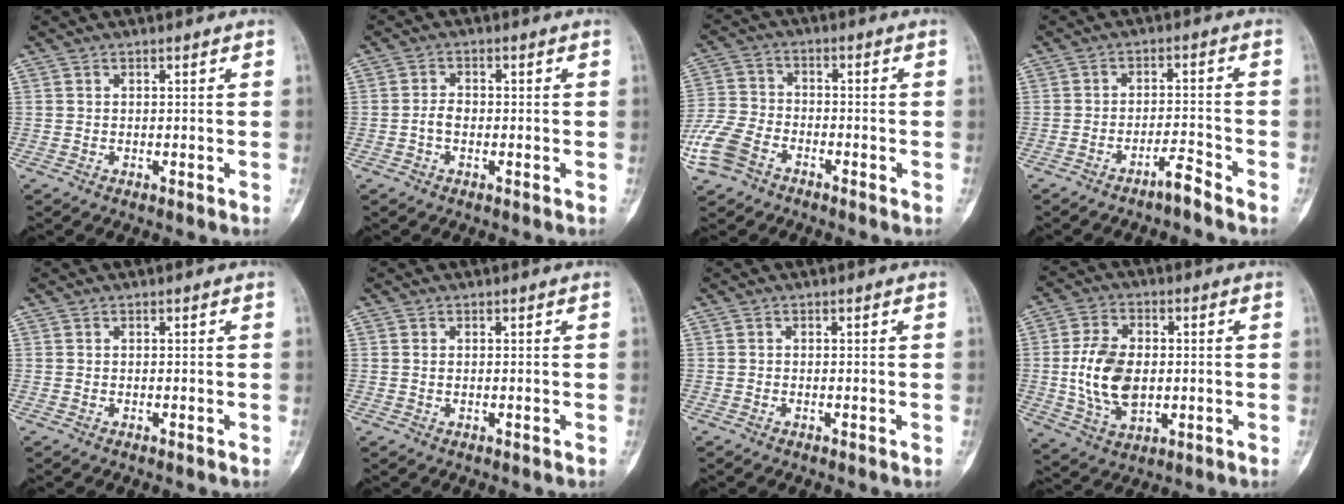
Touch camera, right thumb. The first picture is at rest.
{"total": 2.5, "force": [-0.7, 1.6, 1.8], "torque": [-0.031, 0.010, -0.017]}
{"total": 9.9, "force": [-5.3, 6.4, 5.4], "torque": [-0.118, 0.015, -0.110]}
{"total": 3.4, "force": [-2.9, 0.2, 1.8], "torque": [-0.028, 0.027, -0.051]}
{"total": 0.0}
{"total": 0.7, "force": [0.1, 0.5, 0.5], "torque": [-0.015, 0.001, 0.005]}
{"total": 0.0}
{"total": 12.6, "force": [-0.3, 8.2, 9.6], "torque": [-0.171, 0.000, 0.001]}